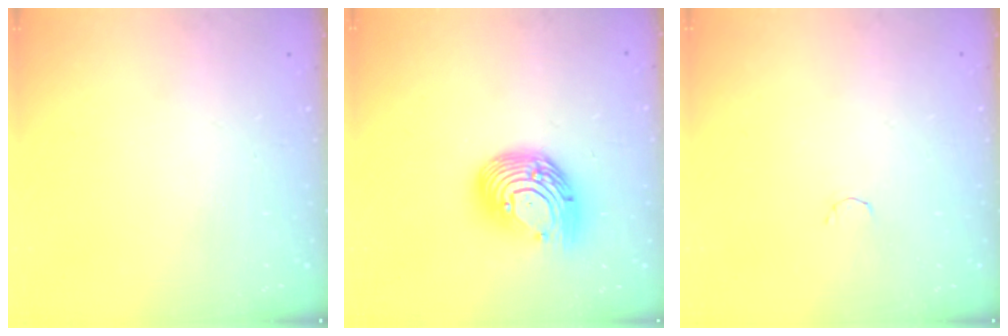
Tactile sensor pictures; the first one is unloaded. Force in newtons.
{"total": 15.0, "press": 14.9, "slide": 1.5}
{"total": 1.8, "press": 1.7, "slide": 0.4}